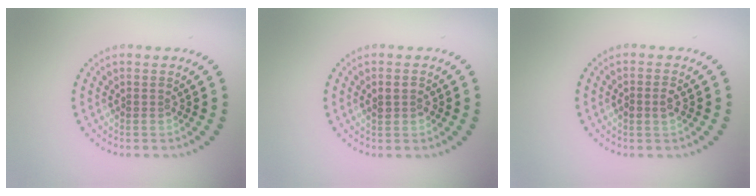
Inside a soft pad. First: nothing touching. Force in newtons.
{"total": 1.5, "press": 1.5, "slide": 0.0}
{"total": 1.5, "press": 1.4, "slide": 0.3}